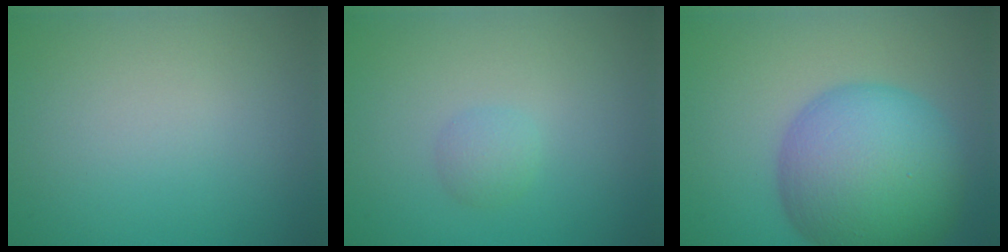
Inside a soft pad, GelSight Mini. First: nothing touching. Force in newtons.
{"total": 1.3, "press": 1.3, "slide": 0.0}
{"total": 12.5, "press": 12.5, "slide": 0.2}